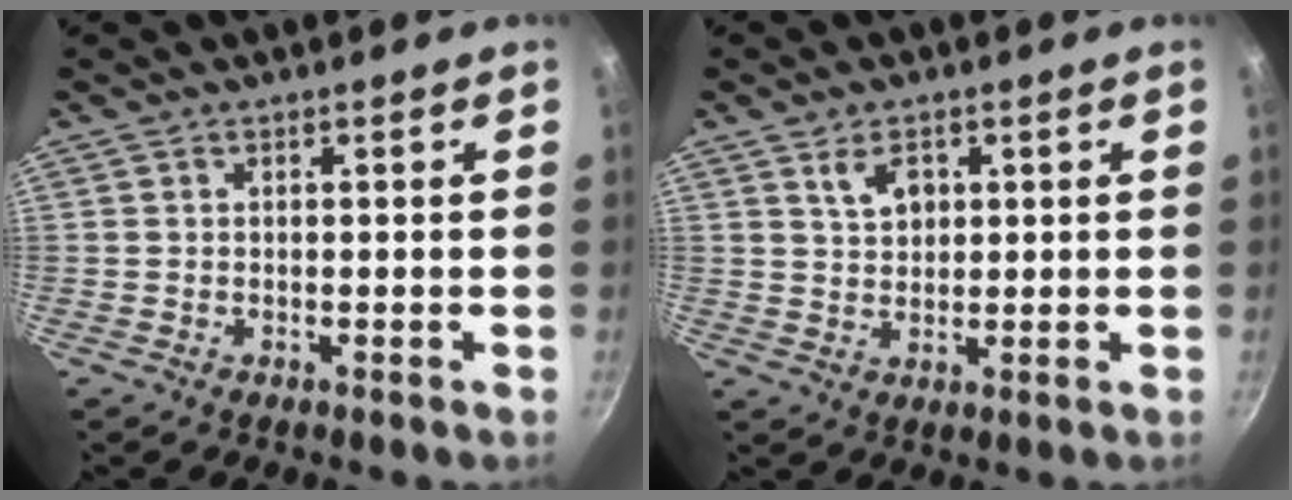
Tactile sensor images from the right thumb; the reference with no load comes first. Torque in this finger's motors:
{"motor_torque": [0.01, -0.02, 0.11, 0.17, 0.07]}